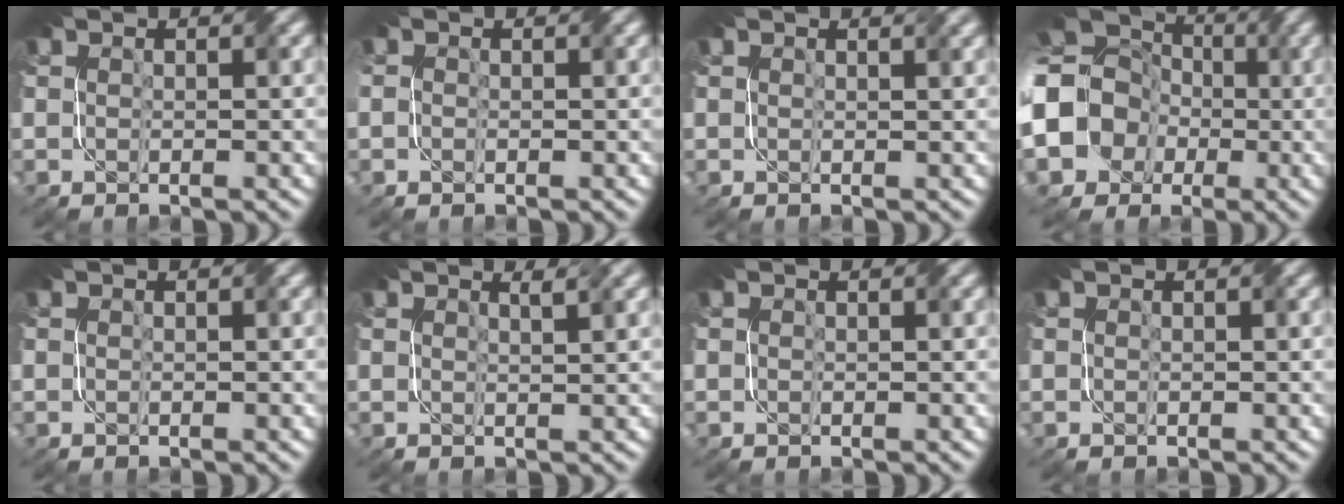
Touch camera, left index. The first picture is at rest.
{"total": 0.5, "force": [-0.2, 0.4, 0.2], "torque": [-0.006, 0.000, -0.004]}
{"total": 1.3, "force": [1.0, 0.3, 0.7], "torque": [-0.010, -0.001, 0.007]}
{"total": 14.0, "force": [-1.5, 11.9, 7.2], "torque": [-0.157, 0.000, -0.065]}
{"total": 0.0}
{"total": 1.3, "force": [0.9, 0.3, 1.0], "torque": [-0.010, 0.001, 0.008]}
{"total": 0.0}
{"total": 0.0}